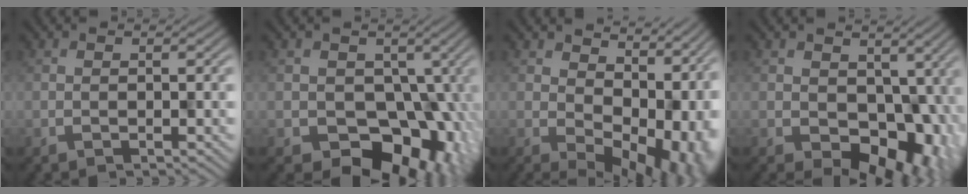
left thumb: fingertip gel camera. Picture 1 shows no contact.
{"total": 11.1, "force": [-3.0, 9.0, 5.8], "torque": [-0.055, -0.017, -0.052]}
{"total": 14.4, "force": [1.5, 9.3, 10.9], "torque": [-0.121, -0.041, 0.072]}
{"total": 9.3, "force": [-1.5, 6.7, 6.4], "torque": [-0.086, -0.032, -0.017]}